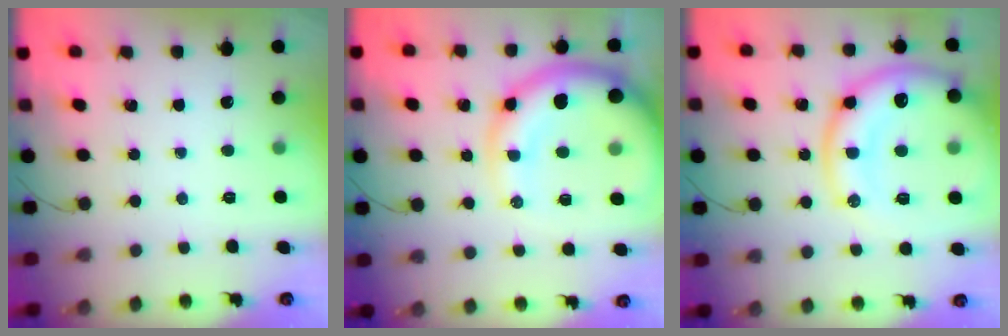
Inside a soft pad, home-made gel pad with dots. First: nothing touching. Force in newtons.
{"total": 15.0, "press": 14.3, "slide": 4.3}
{"total": 20.8, "press": 20.7, "slide": 2.4}